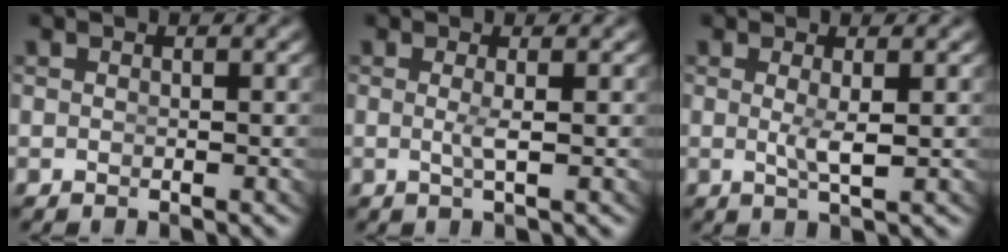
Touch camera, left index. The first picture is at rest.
{"total": 1.3, "force": [-0.2, -0.6, 1.1], "torque": [-0.031, -0.013, 0.006]}
{"total": 1.8, "force": [0.1, -0.4, 1.7], "torque": [-0.039, -0.016, 0.012]}